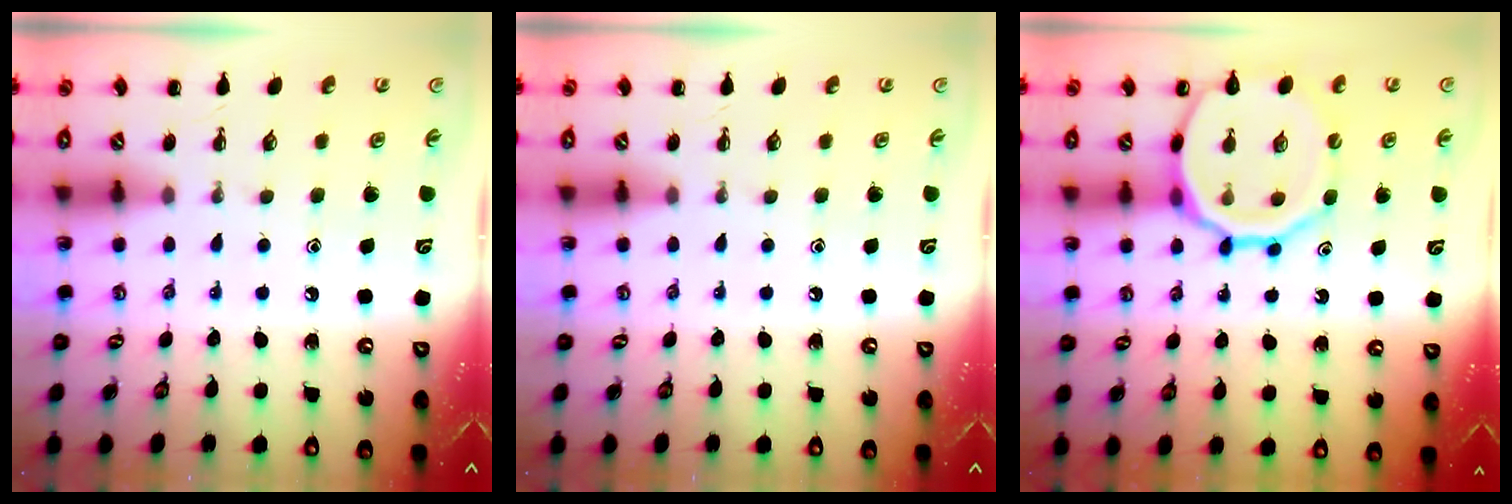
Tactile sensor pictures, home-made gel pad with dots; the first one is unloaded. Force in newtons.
{"total": 0.0}
{"total": 17.3, "press": 17.1, "slide": 2.8}